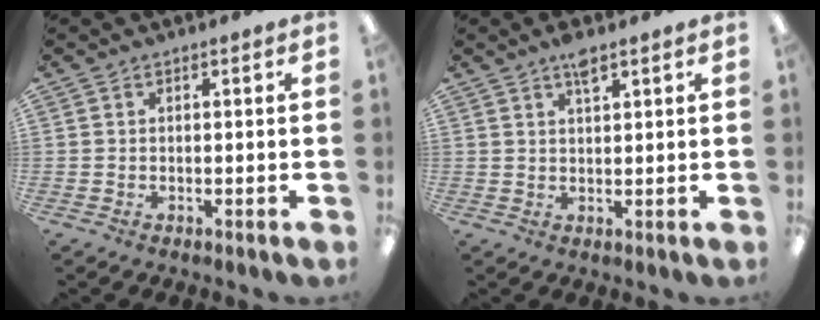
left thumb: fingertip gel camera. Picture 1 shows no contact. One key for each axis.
{"total": 3.6, "fx": 2.5, "fy": 1.0, "fz": 2.4, "tx": -0.046, "ty": -0.002, "tz": 0.043}